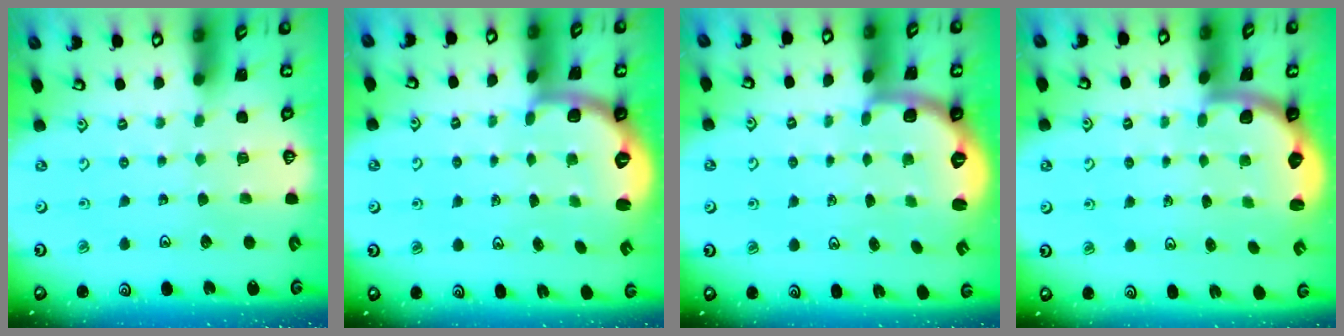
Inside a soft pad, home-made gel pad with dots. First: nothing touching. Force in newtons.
{"total": 2.7, "press": 1.6, "slide": 2.1}
{"total": 2.6, "press": 1.6, "slide": 2.1}
{"total": 2.3, "press": 2.0, "slide": 1.3}